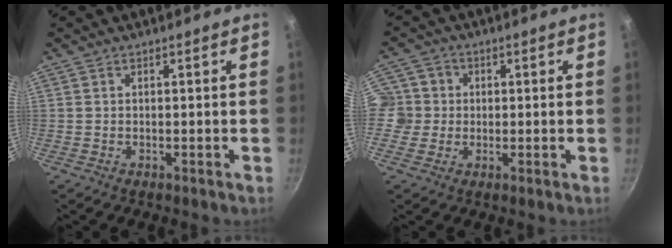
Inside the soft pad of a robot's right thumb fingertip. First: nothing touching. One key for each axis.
{"total": 6.2, "fx": 0.2, "fy": 6.0, "fz": 1.4, "tx": 0.011, "ty": 0.006, "tz": -0.011}